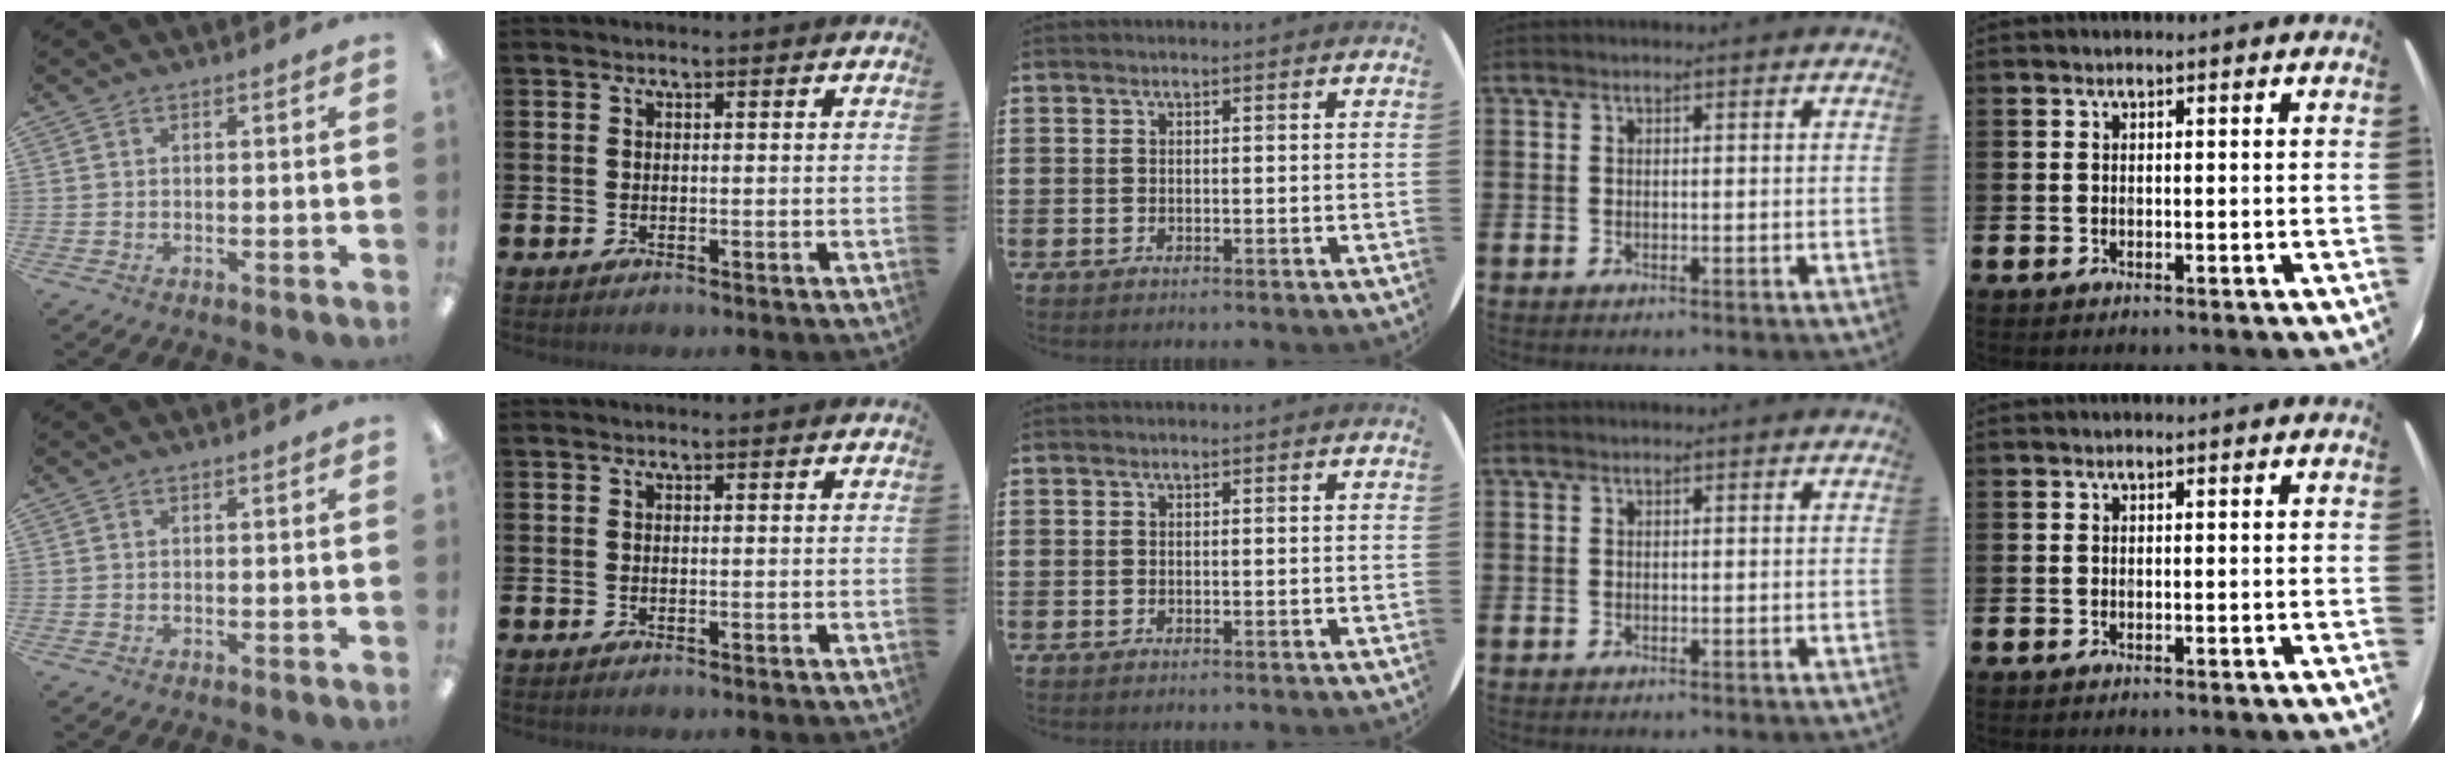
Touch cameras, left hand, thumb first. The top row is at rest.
{}